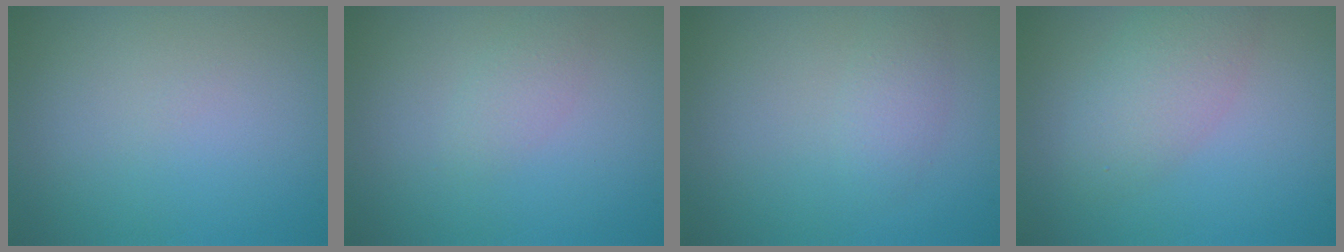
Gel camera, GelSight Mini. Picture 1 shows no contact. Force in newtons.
{"total": 1.3, "press": 1.3, "slide": 0.1}
{"total": 1.5, "press": 1.5, "slide": 0.1}
{"total": 3.4, "press": 3.4, "slide": 0.2}